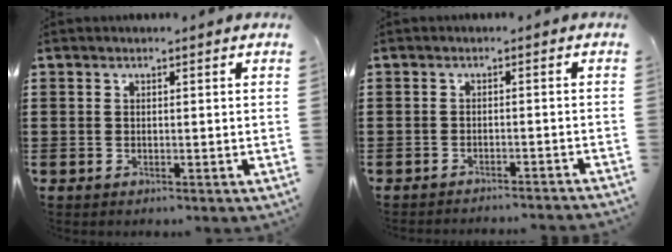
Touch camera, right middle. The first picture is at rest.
{"total": 1.8, "force": [-1.7, -0.3, 0.3], "torque": [-0.006, 0.005, -0.035]}